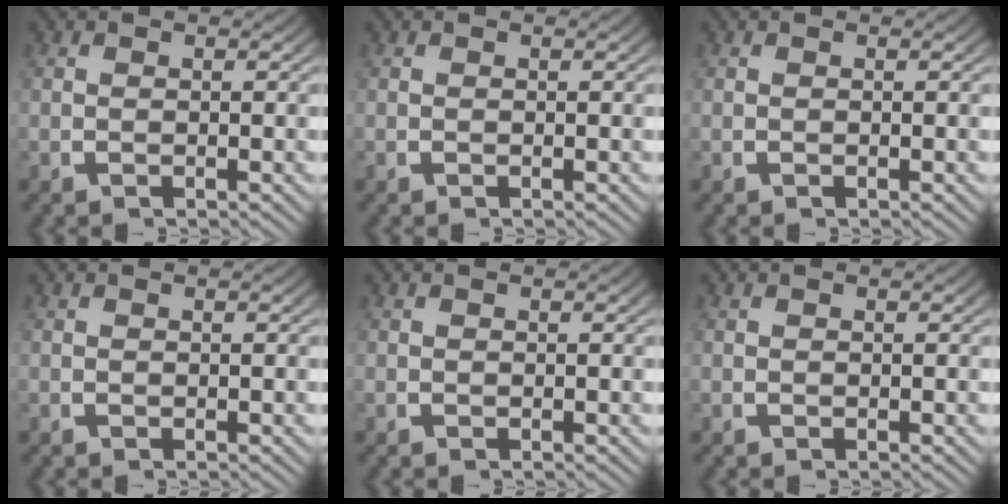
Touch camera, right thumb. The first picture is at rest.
{"total": 0.0}
{"total": 0.0}
{"total": 0.0}
{"total": 0.0}
{"total": 0.0}